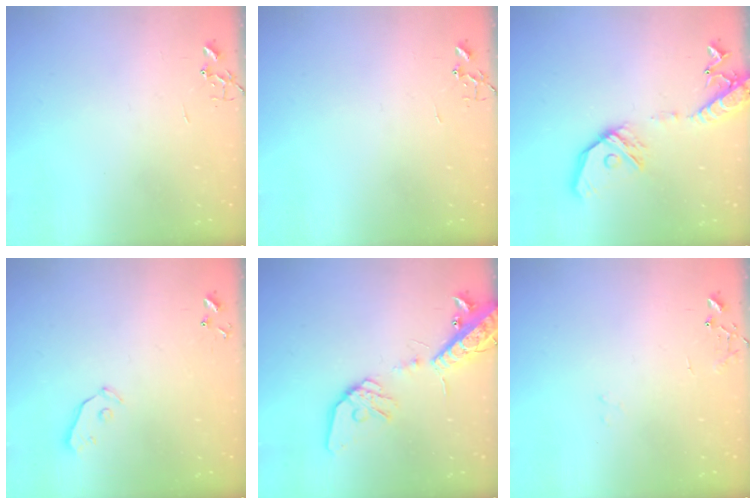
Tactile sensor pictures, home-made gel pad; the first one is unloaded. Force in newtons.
{"total": 0.0}
{"total": 16.3, "press": 16.0, "slide": 3.2}
{"total": 3.8, "press": 3.8, "slide": 0.4}
{"total": 18.9, "press": 18.6, "slide": 3.4}
{"total": 8.0, "press": 8.0, "slide": 0.9}